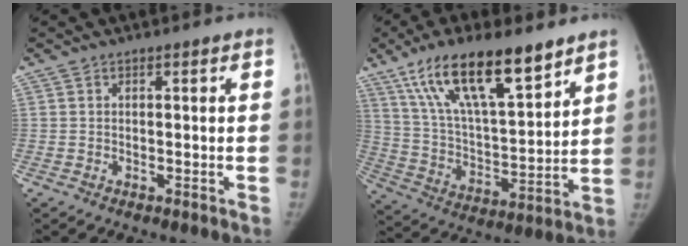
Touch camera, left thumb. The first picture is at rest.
{"total": 20.9, "force": [13.4, 6.6, 14.7], "torque": [-0.232, -0.041, 0.247]}